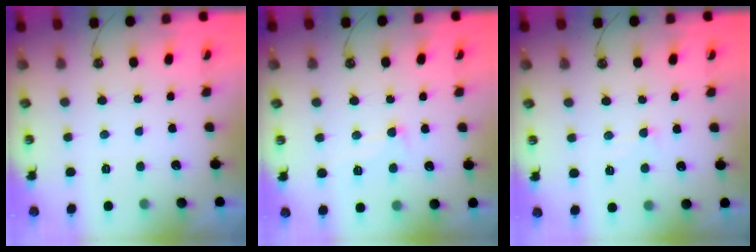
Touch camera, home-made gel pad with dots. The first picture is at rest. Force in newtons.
{"total": 3.0, "press": 2.9, "slide": 0.6}
{"total": 0.8, "press": 0.6, "slide": 0.6}